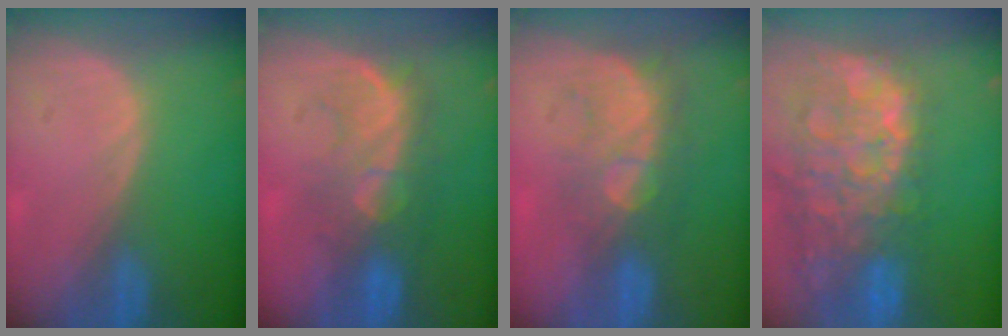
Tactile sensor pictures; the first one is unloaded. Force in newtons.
{"total": 7.8, "press": 7.7, "slide": 1.3}
{"total": 8.8, "press": 7.6, "slide": 4.5}
{"total": 14.7, "press": 11.9, "slide": 8.5}